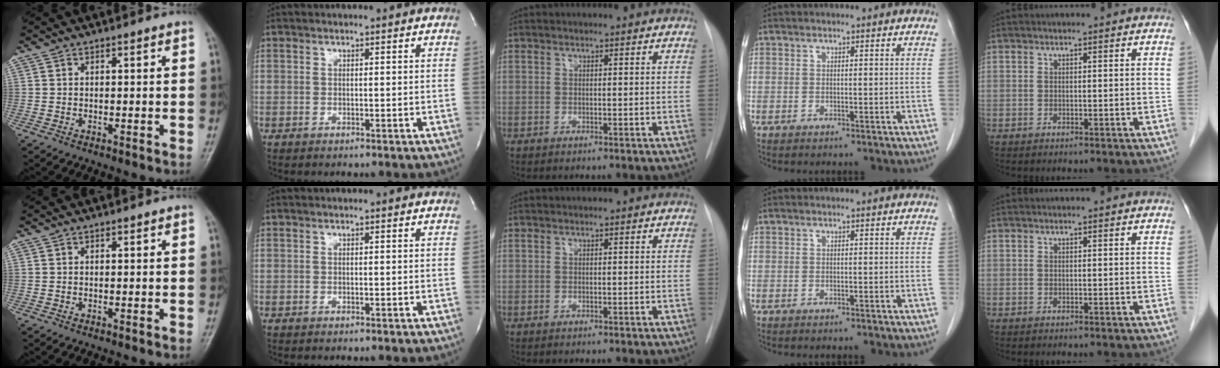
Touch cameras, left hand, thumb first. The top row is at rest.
{}